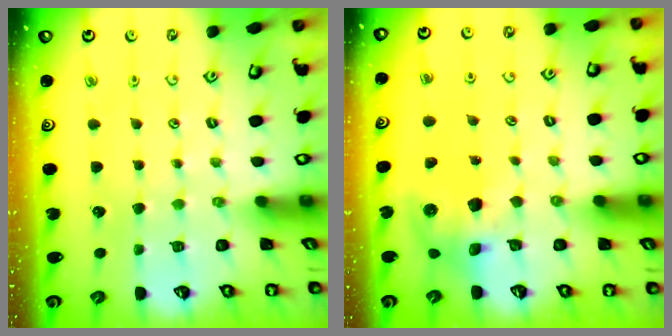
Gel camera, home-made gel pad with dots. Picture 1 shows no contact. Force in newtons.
{"total": 8.6, "press": 8.5, "slide": 1.5}